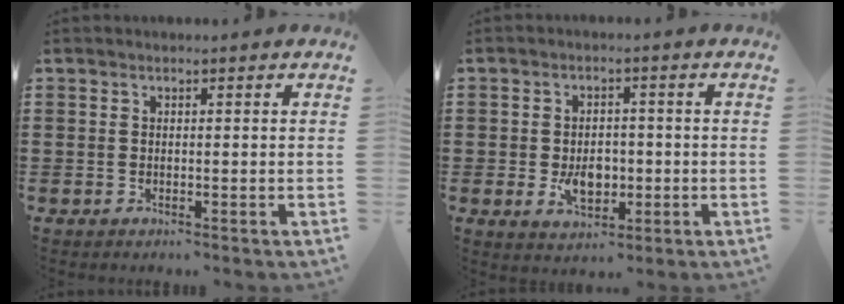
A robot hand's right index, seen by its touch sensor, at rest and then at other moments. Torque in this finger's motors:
{"motor_torque": [0.10, 0.00, 0.16, 0.05]}